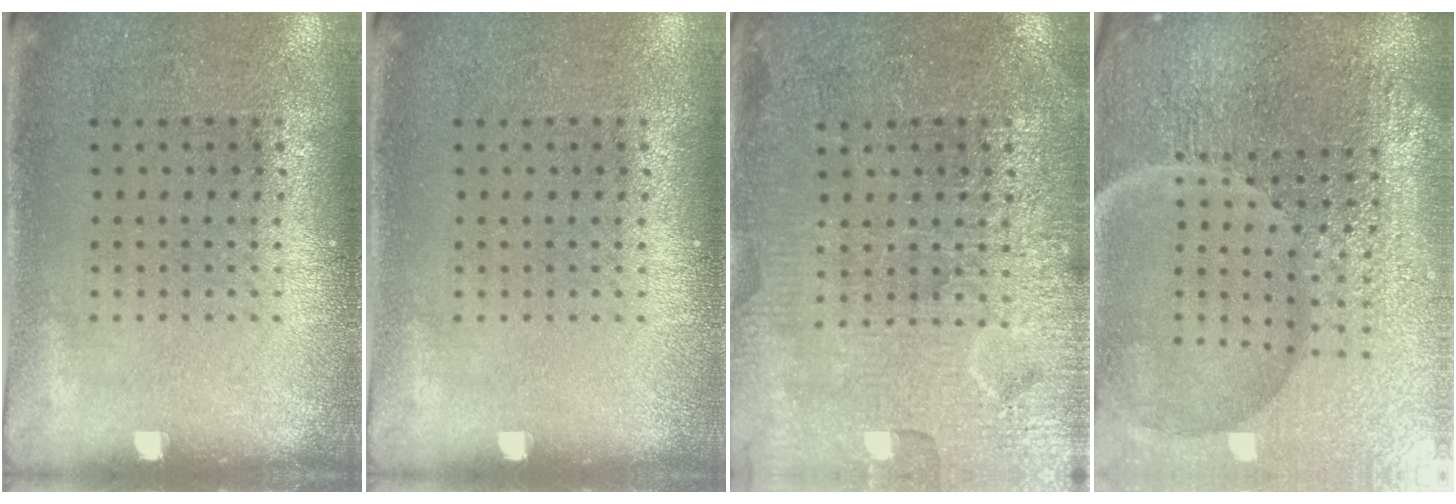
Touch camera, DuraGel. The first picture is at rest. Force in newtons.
{"total": 0.0}
{"total": 4.0, "press": 3.9, "slide": 0.5}
{"total": 7.1, "press": 6.3, "slide": 3.3}